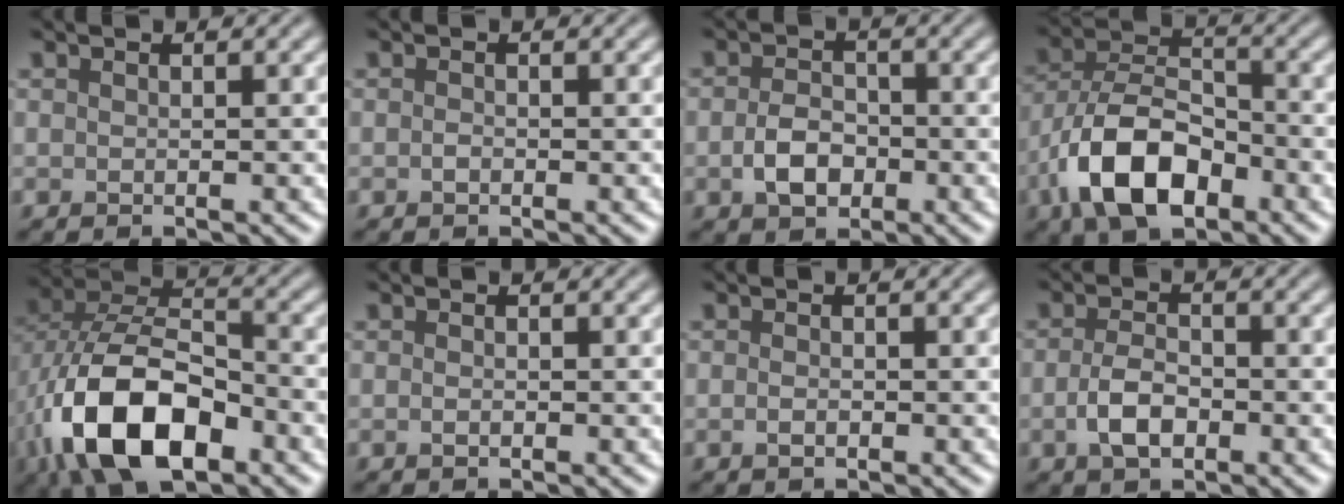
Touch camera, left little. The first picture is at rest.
{"total": 0.6, "force": [-0.3, 0.3, 0.4], "torque": [-0.009, -0.001, -0.009]}
{"total": 3.3, "force": [-1.1, 2.3, 2.2], "torque": [-0.042, 0.000, -0.024]}
{"total": 9.0, "force": [-4.5, 4.7, 6.2], "torque": [-0.123, 0.006, -0.091]}
{"total": 12.5, "force": [-5.2, 6.8, 9.2], "torque": [-0.194, -0.008, -0.094]}
{"total": 0.6, "force": [-0.2, 0.3, 0.4], "torque": [-0.008, -0.001, -0.006]}
{"total": 0.9, "force": [-0.4, 0.5, 0.6], "torque": [-0.012, 0.000, -0.009]}
{"total": 3.2, "force": [-1.1, 1.7, 2.4], "torque": [-0.051, -0.001, -0.024]}